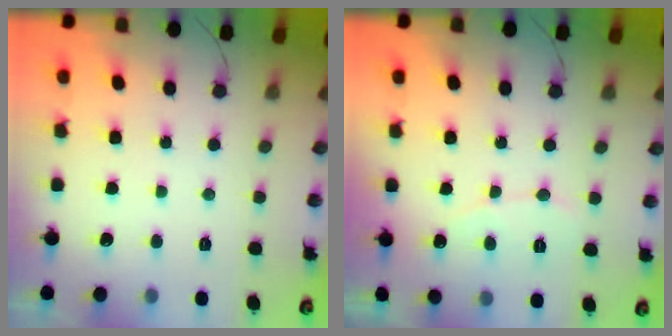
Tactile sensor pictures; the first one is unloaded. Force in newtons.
{"total": 4.9, "press": 4.9, "slide": 0.4}